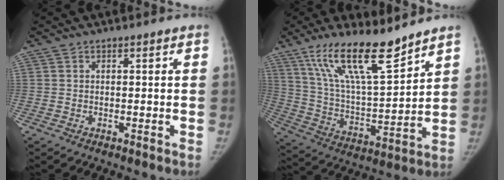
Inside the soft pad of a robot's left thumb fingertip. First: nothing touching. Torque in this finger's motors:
{"motor_torque": [0.78, -0.22, 1.33, -1.45, 0.49]}